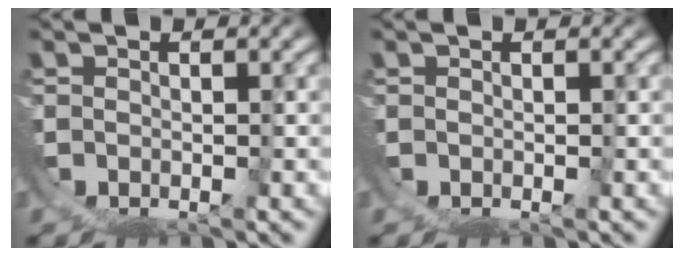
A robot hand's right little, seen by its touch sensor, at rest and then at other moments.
{"total": 0.0}